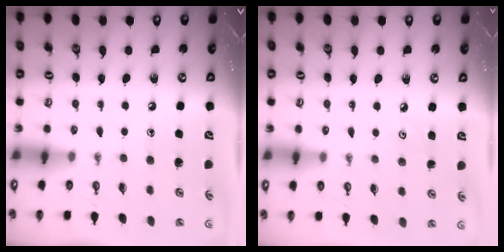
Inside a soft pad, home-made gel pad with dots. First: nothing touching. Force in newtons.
{"total": 3.3, "press": 3.3, "slide": 0.4}